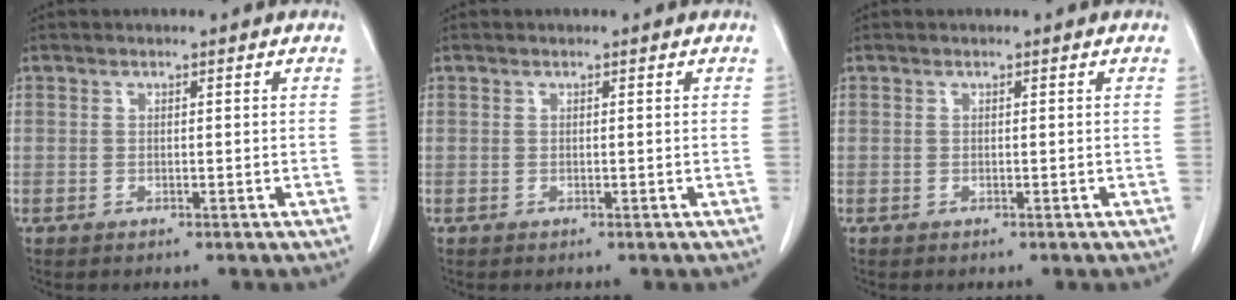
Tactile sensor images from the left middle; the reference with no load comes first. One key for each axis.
{"total": 0.0}
{"total": 0.0}